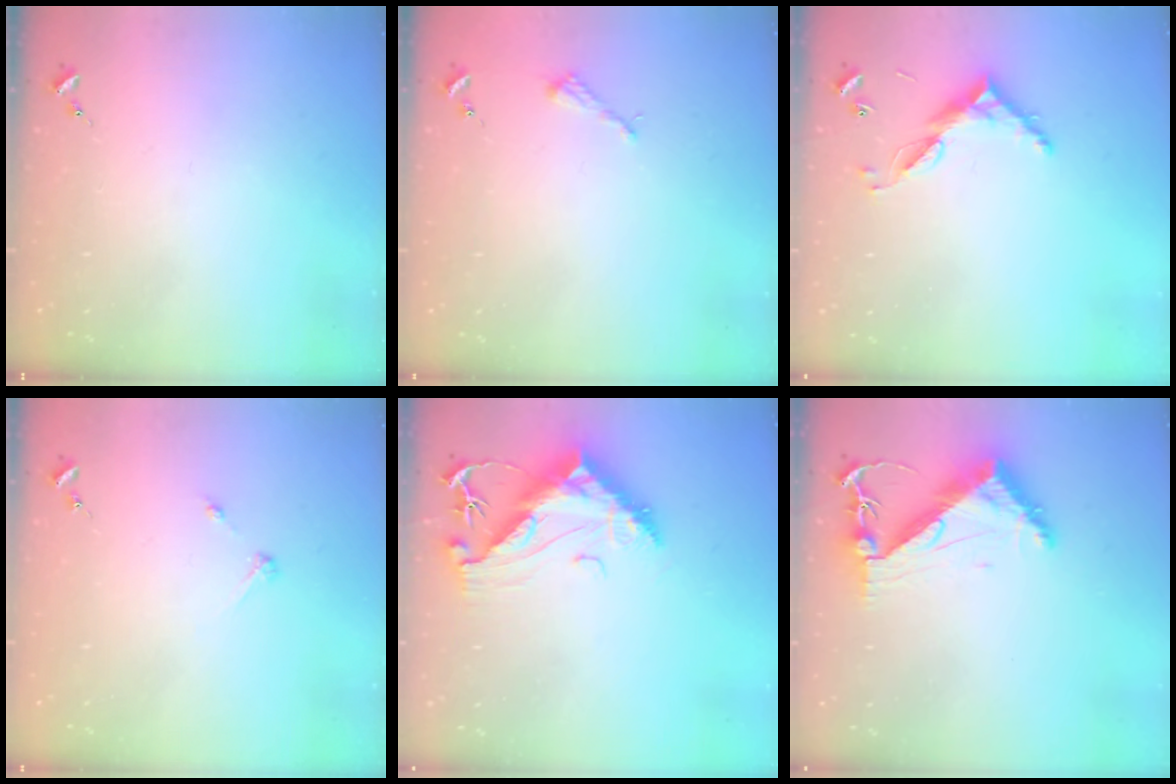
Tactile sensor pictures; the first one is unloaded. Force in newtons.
{"total": 2.6, "press": 2.6, "slide": 0.3}
{"total": 8.7, "press": 8.7, "slide": 0.5}
{"total": 2.7, "press": 2.7, "slide": 0.3}
{"total": 13.3, "press": 13.2, "slide": 1.3}
{"total": 7.8, "press": 7.7, "slide": 1.0}